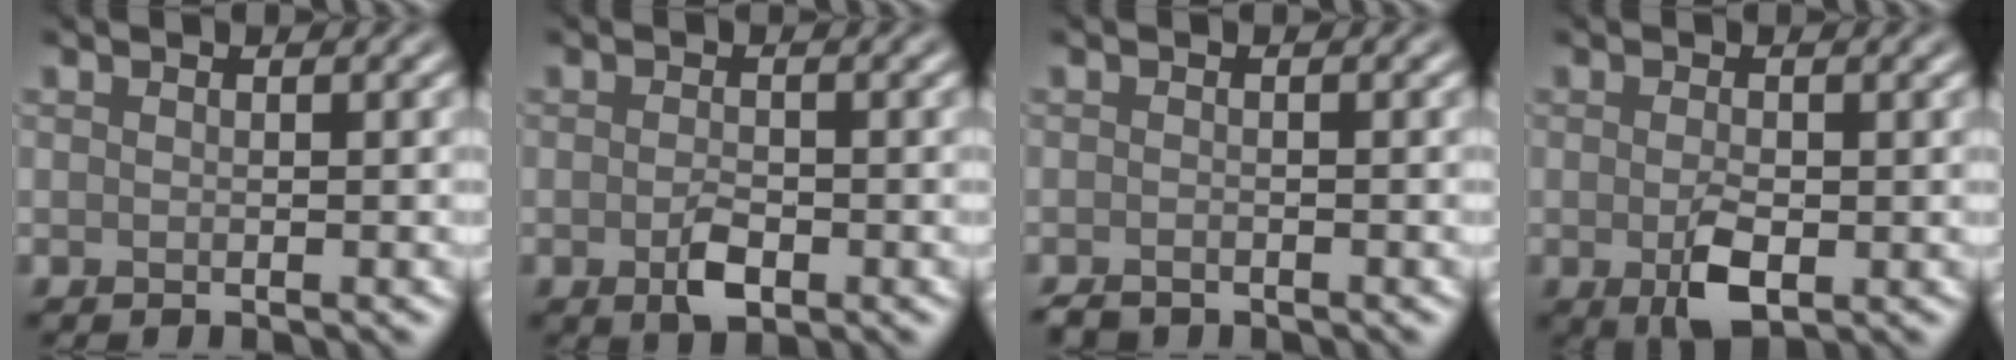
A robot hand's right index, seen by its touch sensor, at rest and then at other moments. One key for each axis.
{"total": 2.3, "fx": -0.8, "fy": 1.2, "fz": 1.8, "tx": -0.034, "ty": -0.002, "tz": -0.015}
{"total": 1.1, "fx": -1.0, "fy": 0.3, "fz": 0.4, "tx": -0.006, "ty": -0.004, "tz": -0.020}
{"total": 3.5, "fx": -0.8, "fy": 1.7, "fz": 2.9, "tx": -0.059, "ty": -0.009, "tz": -0.012}